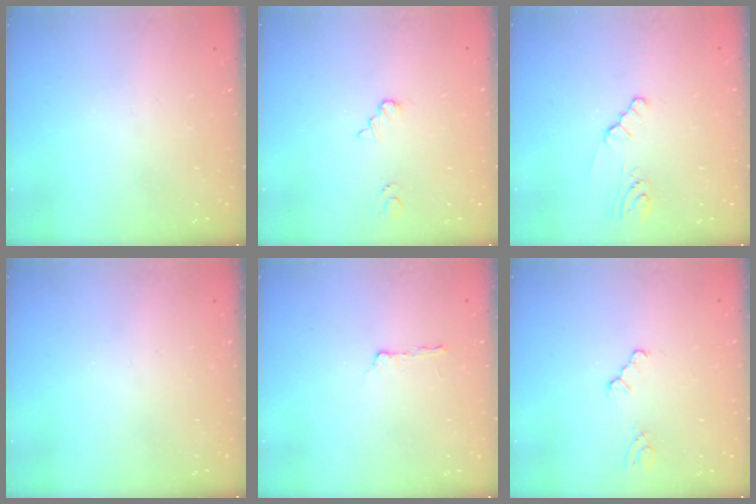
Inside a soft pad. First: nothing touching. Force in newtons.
{"total": 1.4, "press": 1.4, "slide": 0.2}
{"total": 1.4, "press": 1.4, "slide": 0.2}
{"total": 0.0}
{"total": 2.4, "press": 2.3, "slide": 0.4}
{"total": 0.0}